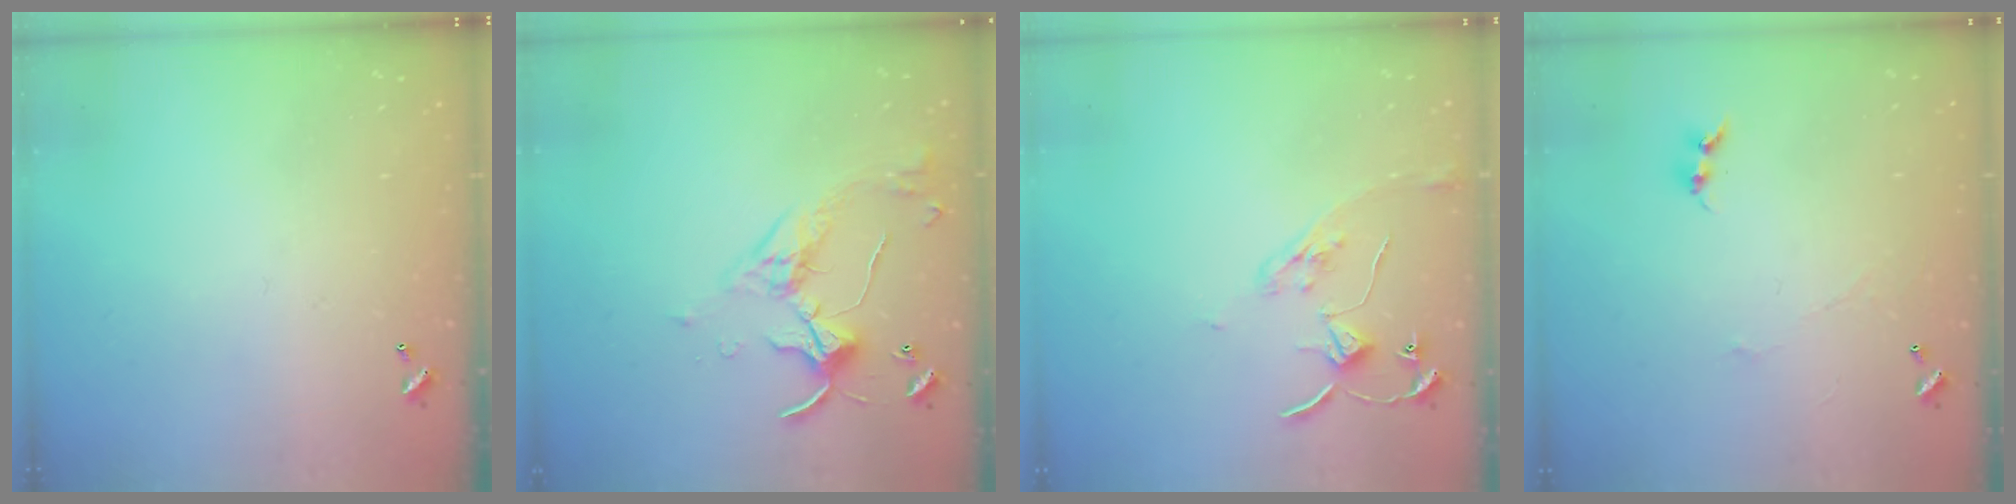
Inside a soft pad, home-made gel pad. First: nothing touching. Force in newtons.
{"total": 3.8, "press": 3.8, "slide": 0.3}
{"total": 7.8, "press": 7.8, "slide": 0.3}
{"total": 0.6, "press": 0.3, "slide": 0.5}